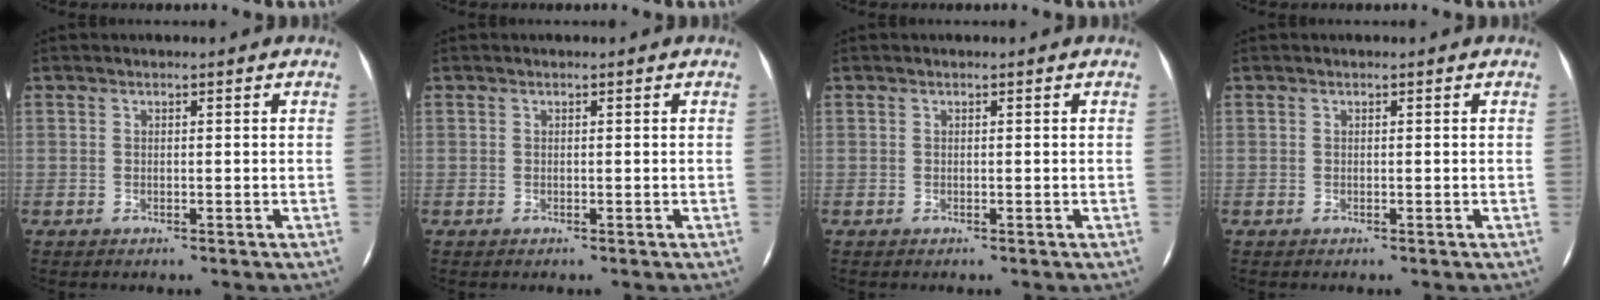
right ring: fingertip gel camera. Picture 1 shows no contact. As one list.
[{"total": 0.0}, {"total": 0.0}, {"total": 0.0}]